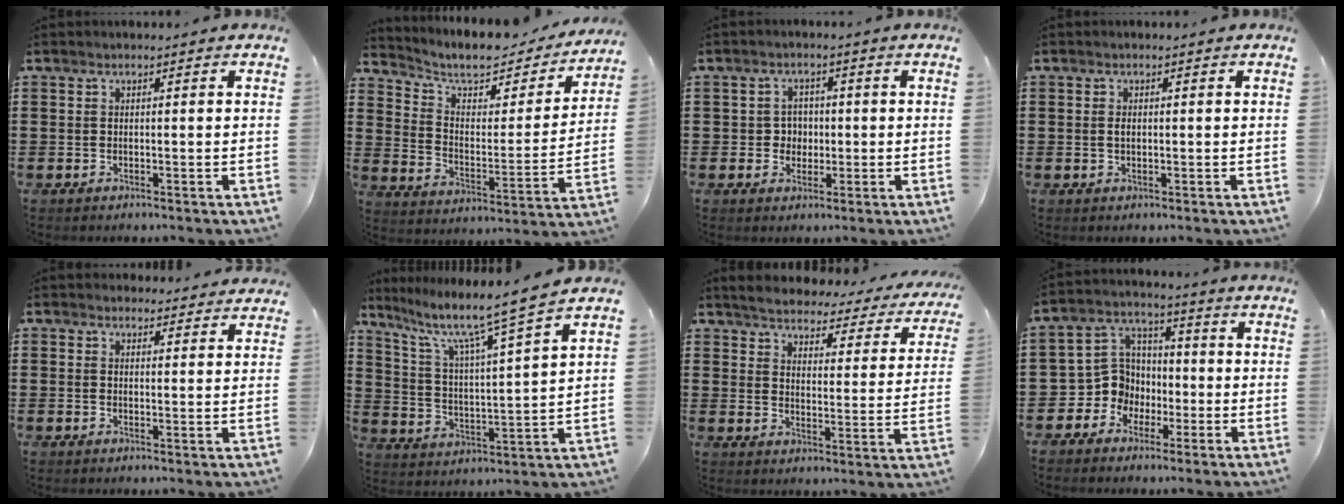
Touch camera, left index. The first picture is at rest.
{"total": 6.9, "force": [5.8, 2.2, 3.0], "torque": [-0.078, -0.036, 0.096]}
{"total": 3.1, "force": [-0.1, 2.8, 1.2], "torque": [-0.028, 0.003, -0.008]}
{"total": 1.1, "force": [0.1, 0.5, 1.0], "torque": [-0.021, 0.003, 0.001]}
{"total": 2.7, "force": [2.6, 0.6, 0.0], "torque": [0.000, -0.009, 0.048]}
{"total": 7.7, "force": [5.9, -0.1, 4.9], "torque": [-0.121, -0.042, 0.089]}
{"total": 3.6, "force": [3.6, 0.1, 0.5], "torque": [-0.035, -0.033, 0.055]}
{"total": 7.6, "force": [-1.6, 7.1, 2.3], "torque": [-0.095, -0.001, -0.034]}